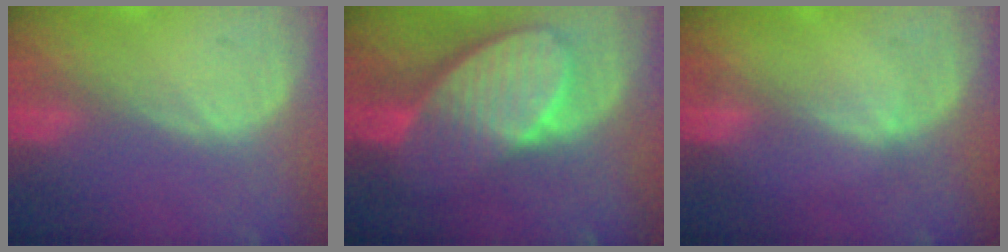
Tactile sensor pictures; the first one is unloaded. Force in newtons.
{"total": 10.4, "press": 9.1, "slide": 5.1}
{"total": 1.3, "press": 0.9, "slide": 0.9}